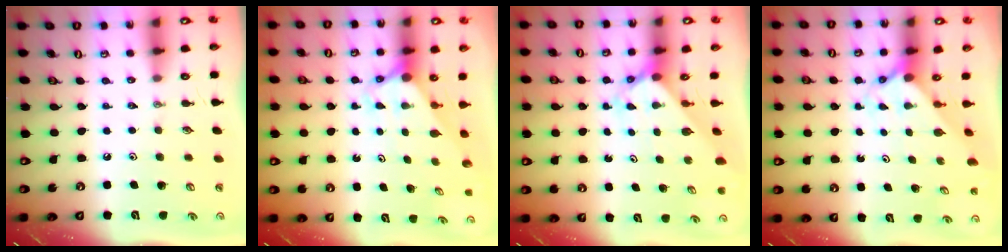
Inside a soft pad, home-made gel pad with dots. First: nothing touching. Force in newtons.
{"total": 2.7, "press": 2.7, "slide": 0.0}
{"total": 2.4, "press": 2.4, "slide": 0.2}
{"total": 1.7, "press": 1.7, "slide": 0.1}